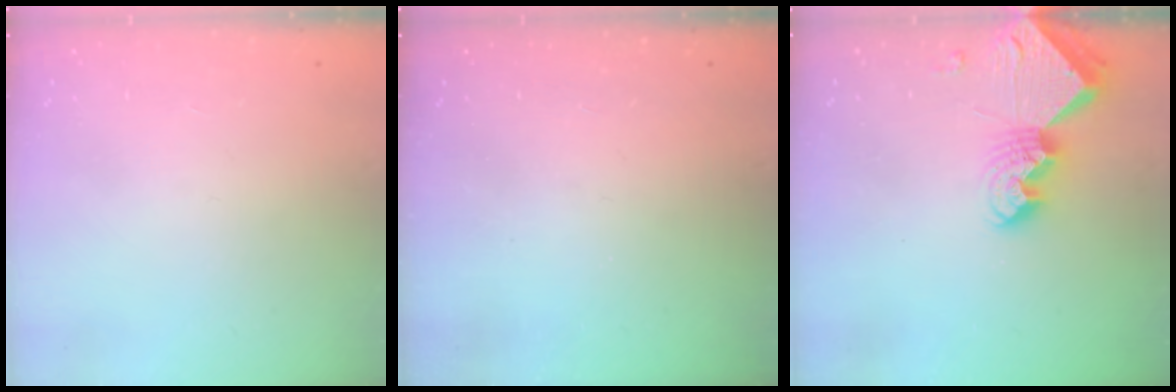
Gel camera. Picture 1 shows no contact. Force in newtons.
{"total": 0.0}
{"total": 7.8, "press": 7.8, "slide": 0.8}